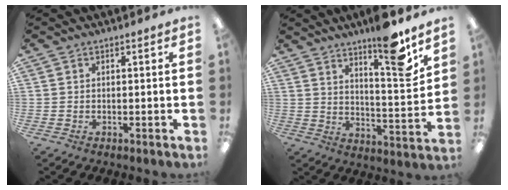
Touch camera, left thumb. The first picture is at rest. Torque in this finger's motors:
{"motor_torque": [1.78, 0.82, 1.09, -1.06, 0.12]}